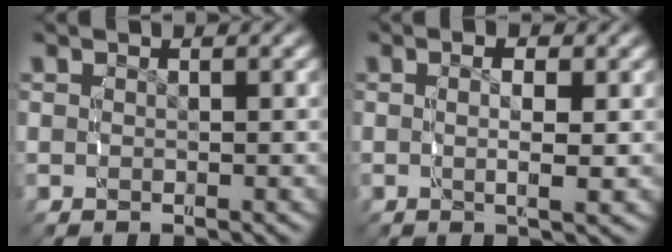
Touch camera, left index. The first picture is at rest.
{"total": 2.6, "force": [0.1, 0.2, 2.6], "torque": [-0.034, -0.007, 0.004]}